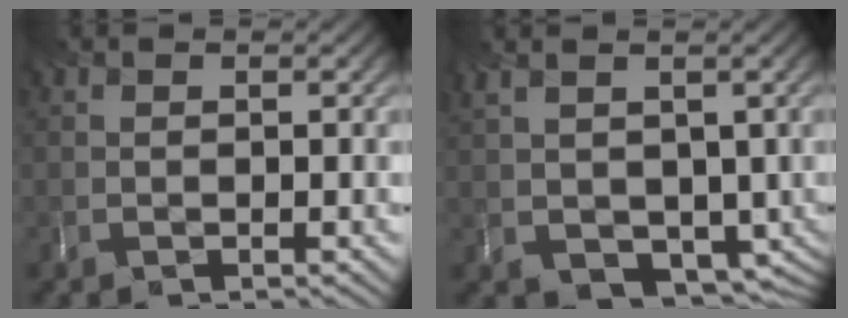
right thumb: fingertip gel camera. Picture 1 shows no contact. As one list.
[{"total": 5.3, "force": [0.7, 3.9, 3.6], "torque": [-0.101, -0.022, 0.041]}]